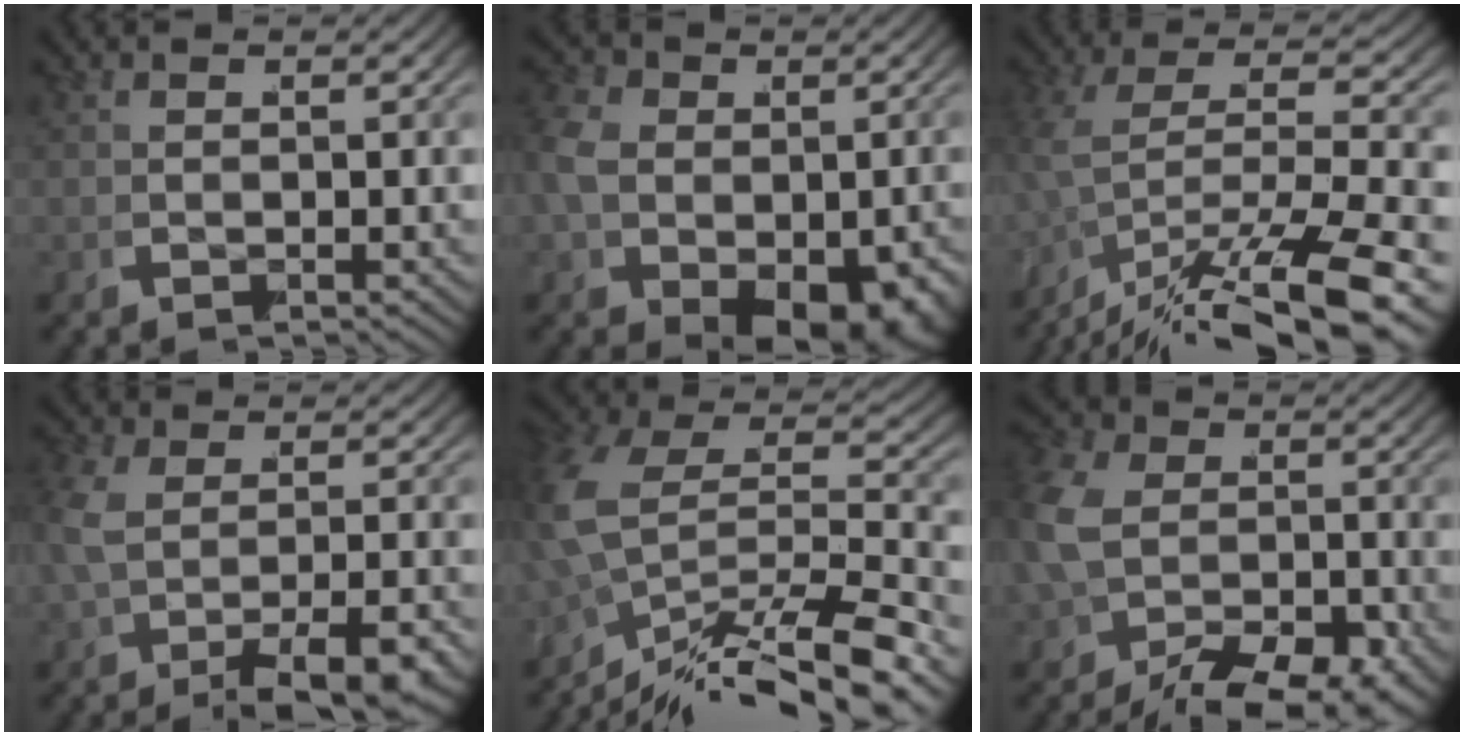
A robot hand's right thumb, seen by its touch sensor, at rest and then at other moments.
{"total": 7.9, "force": [-1.6, 5.6, 5.3], "torque": [-0.110, -0.055, 0.001]}
{"total": 8.2, "force": [-4.2, 3.5, 6.1], "torque": [-0.117, -0.036, -0.033]}
{"total": 4.4, "force": [-2.1, 1.6, 3.5], "torque": [-0.063, -0.006, -0.029]}
{"total": 11.9, "force": [-4.2, 7.3, 8.4], "torque": [-0.178, -0.037, -0.047]}
{"total": 7.5, "force": [-3.3, 5.0, 4.5], "torque": [-0.081, -0.028, -0.044]}